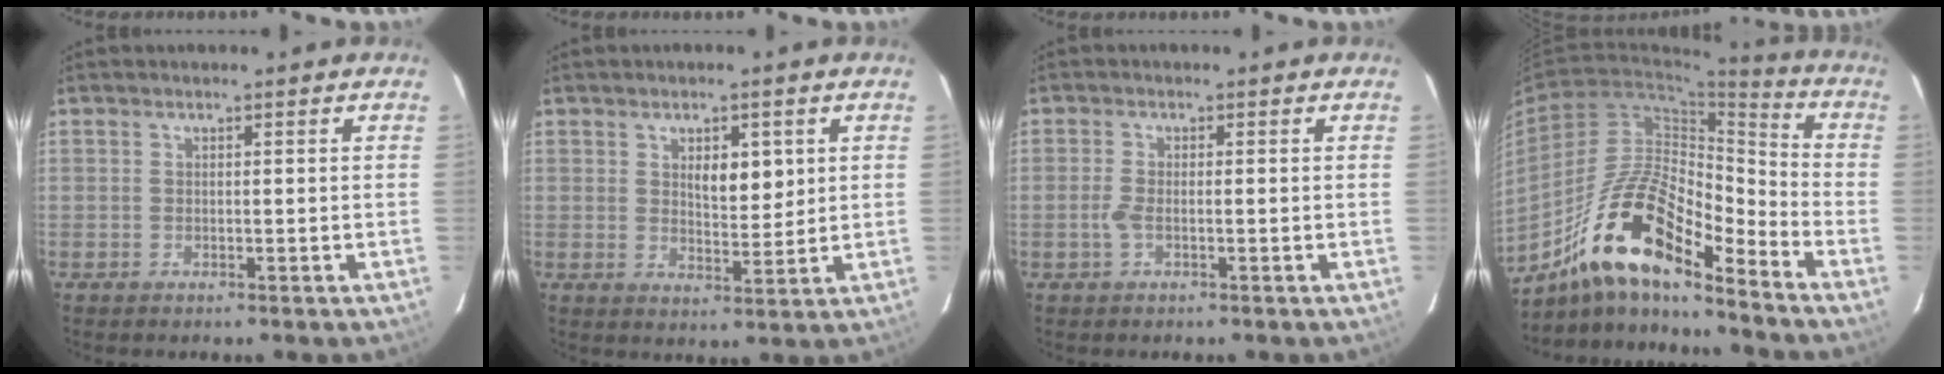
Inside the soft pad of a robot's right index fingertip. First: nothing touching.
{"total": 5.5, "force": [1.7, 2.5, 4.6], "torque": [-0.074, 0.000, 0.033]}
{"total": 2.3, "force": [-0.7, 0.9, 2.0], "torque": [-0.053, 0.003, -0.014]}
{"total": 17.5, "force": [-12.0, 4.5, 11.9], "torque": [-0.219, 0.021, -0.213]}